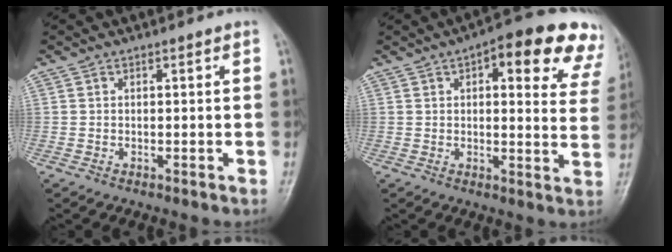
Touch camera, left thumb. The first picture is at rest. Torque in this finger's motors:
{"motor_torque": [0.37, 0.42, 0.35, 0.09, 0.09]}